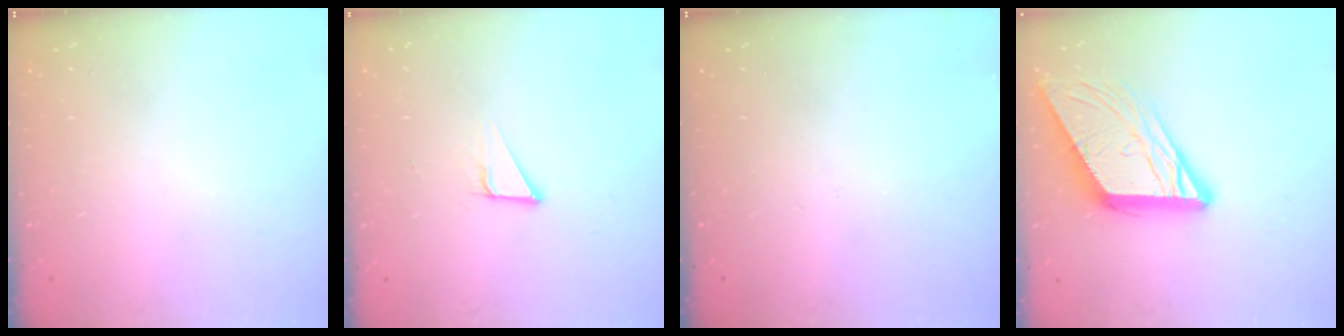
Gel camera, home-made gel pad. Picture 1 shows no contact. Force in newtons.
{"total": 3.5, "press": 3.5, "slide": 0.2}
{"total": 0.0}
{"total": 14.0, "press": 13.9, "slide": 1.4}